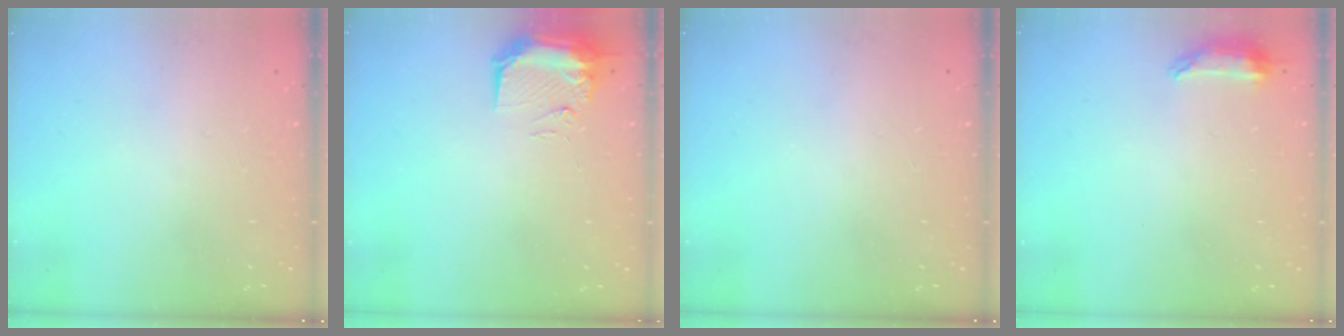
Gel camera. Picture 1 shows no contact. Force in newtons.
{"total": 11.4, "press": 10.0, "slide": 5.4}
{"total": 0.0}
{"total": 6.6, "press": 6.6, "slide": 0.9}